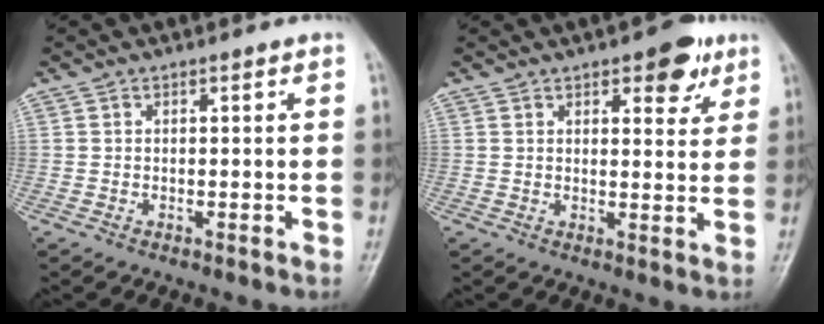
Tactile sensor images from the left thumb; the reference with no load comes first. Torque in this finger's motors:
{"motor_torque": [0.12, -0.03, -0.11, -0.04, 0.09]}